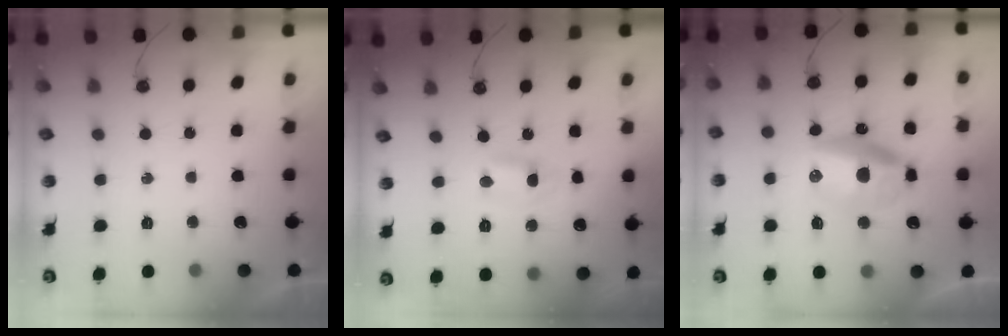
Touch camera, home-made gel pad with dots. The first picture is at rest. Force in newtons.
{"total": 1.1, "press": 0.9, "slide": 0.7}
{"total": 11.9, "press": 11.9, "slide": 0.6}